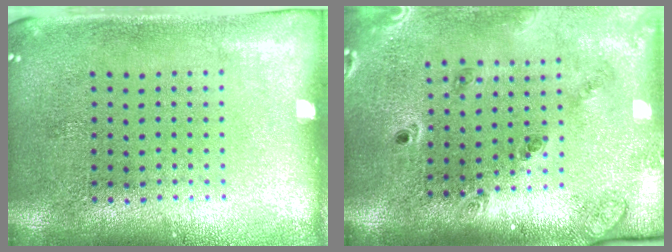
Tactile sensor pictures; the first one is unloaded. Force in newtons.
{"total": 1.6, "press": 1.5, "slide": 0.4}